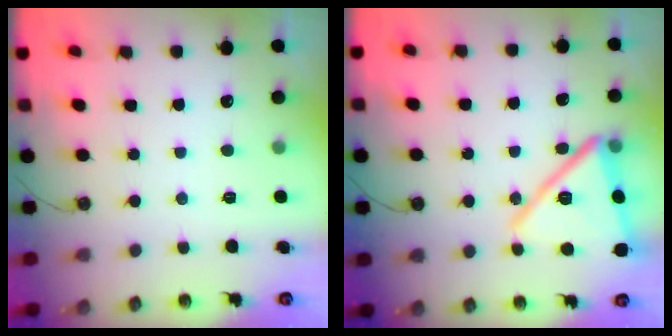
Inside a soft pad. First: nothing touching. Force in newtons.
{"total": 18.5, "press": 17.3, "slide": 6.7}